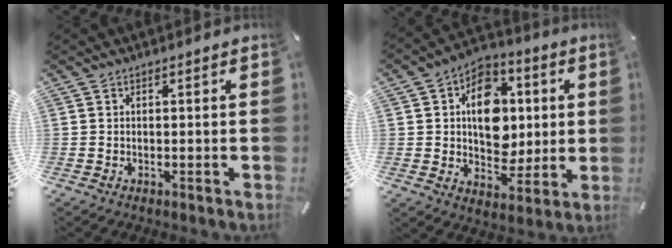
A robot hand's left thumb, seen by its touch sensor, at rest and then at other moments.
{"total": 14.3, "force": [1.6, 11.2, 8.7], "torque": [-0.120, 0.012, 0.036]}